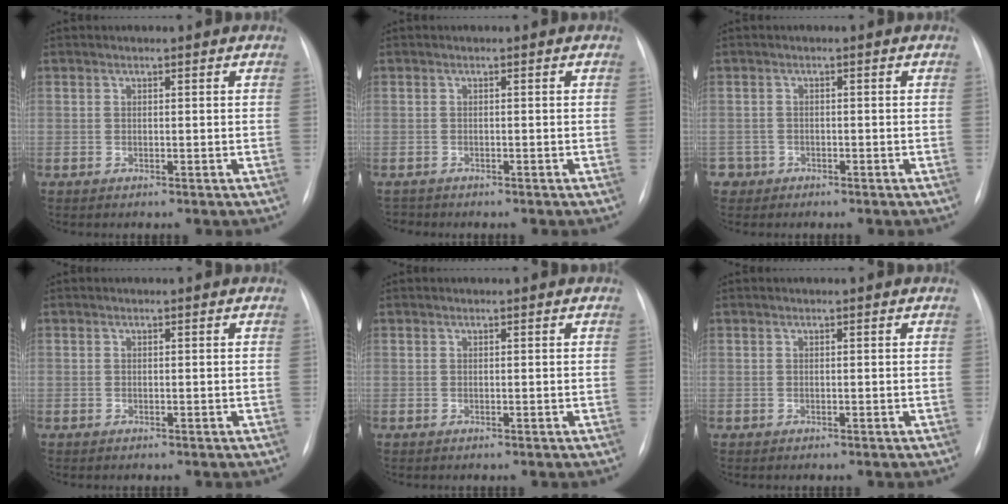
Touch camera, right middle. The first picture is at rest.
{"total": 1.1, "force": [-1.0, 0.3, -0.3], "torque": [0.004, -0.003, -0.016]}
{"total": 2.0, "force": [-1.2, 1.5, -0.4], "torque": [0.004, 0.009, -0.023]}
{"total": 0.0}
{"total": 0.0}
{"total": 0.0}